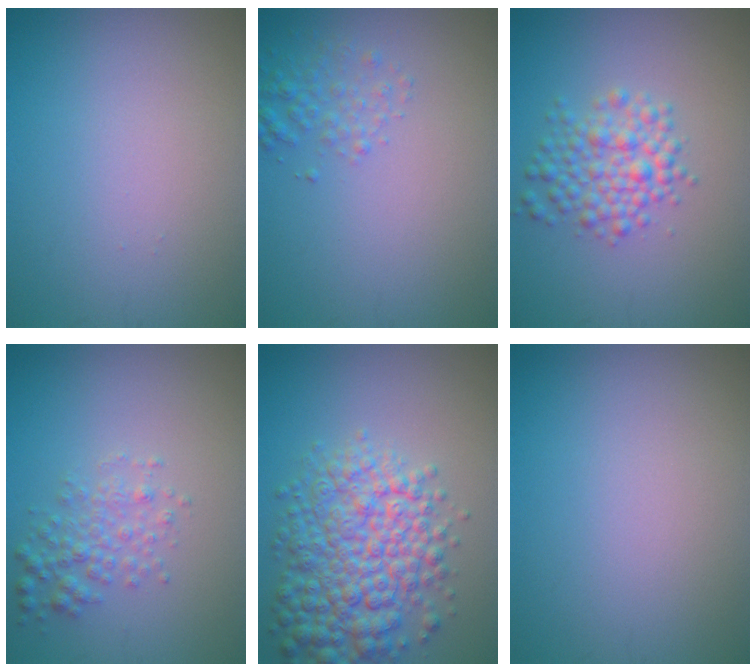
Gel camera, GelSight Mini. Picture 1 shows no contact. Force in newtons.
{"total": 1.8, "press": 1.8, "slide": 0.1}
{"total": 3.7, "press": 3.7, "slide": 0.1}
{"total": 2.4, "press": 2.4, "slide": 0.1}
{"total": 8.0, "press": 8.0, "slide": 0.2}
{"total": 0.0}